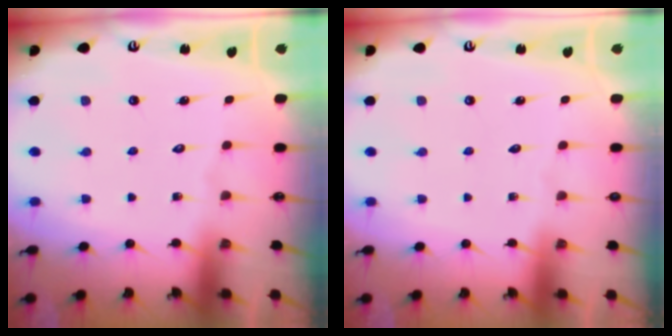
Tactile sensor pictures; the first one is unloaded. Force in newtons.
{"total": 0.0}